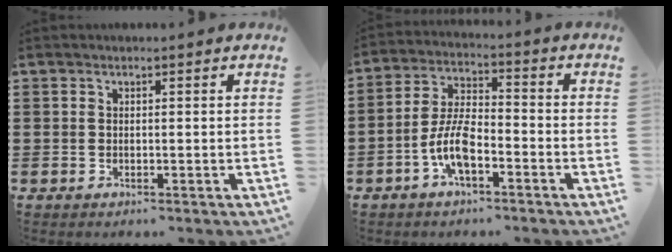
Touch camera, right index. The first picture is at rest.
{"total": 7.4, "force": [-3.3, 2.8, 6.0], "torque": [-0.141, -0.003, -0.068]}